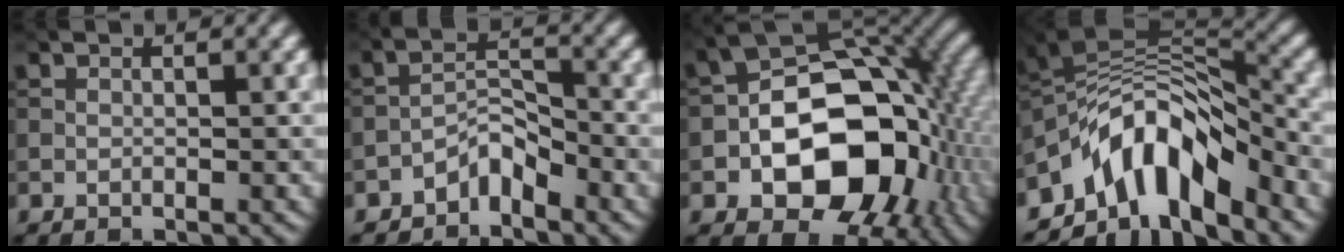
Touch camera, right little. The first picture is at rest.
{"total": 2.6, "force": [-2.0, 1.0, 1.2], "torque": [-0.016, 0.014, -0.040]}
{"total": 13.7, "force": [-2.8, 9.0, 10.0], "torque": [-0.127, 0.005, -0.058]}
{"total": 8.8, "force": [-5.4, 4.1, 5.5], "torque": [-0.071, 0.004, -0.108]}